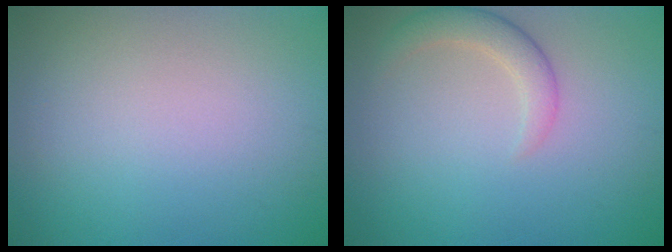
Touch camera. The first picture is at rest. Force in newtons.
{"total": 2.4, "press": 2.4, "slide": 0.3}